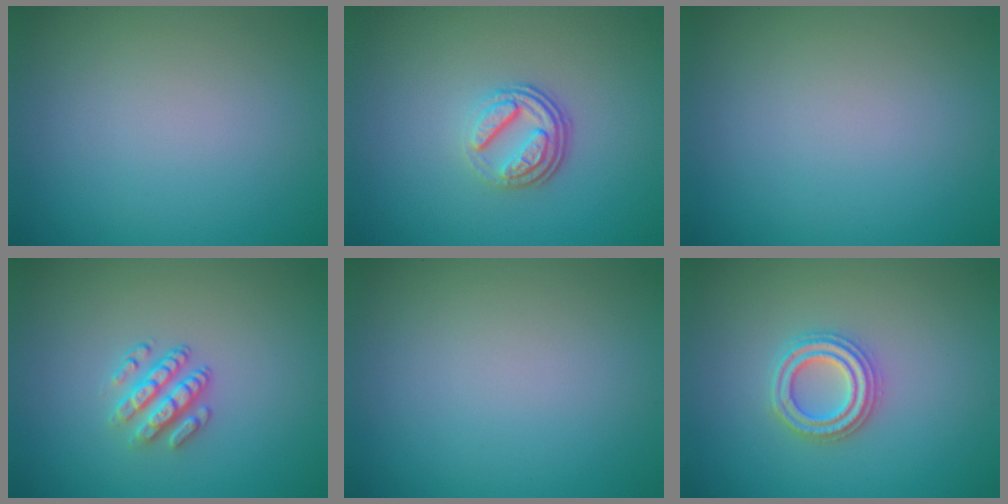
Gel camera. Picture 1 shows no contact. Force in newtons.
{"total": 3.7, "press": 2.6, "slide": 2.6}
{"total": 0.0}
{"total": 2.9, "press": 2.4, "slide": 1.6}
{"total": 0.0}
{"total": 2.7, "press": 2.7, "slide": 0.5}